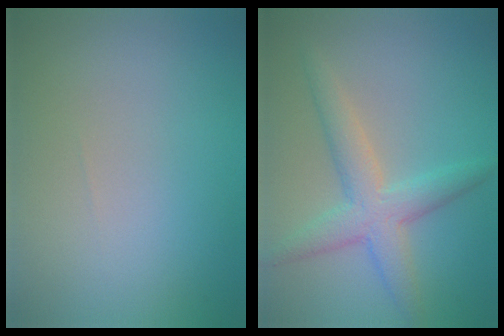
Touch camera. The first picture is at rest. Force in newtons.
{"total": 4.3, "press": 4.3, "slide": 0.3}